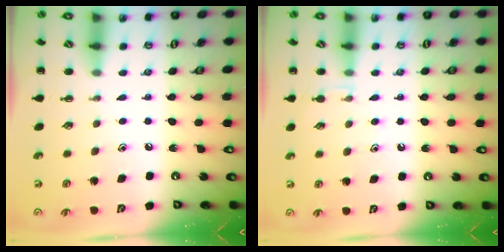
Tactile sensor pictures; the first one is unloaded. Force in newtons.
{"total": 4.3, "press": 3.9, "slide": 1.7}